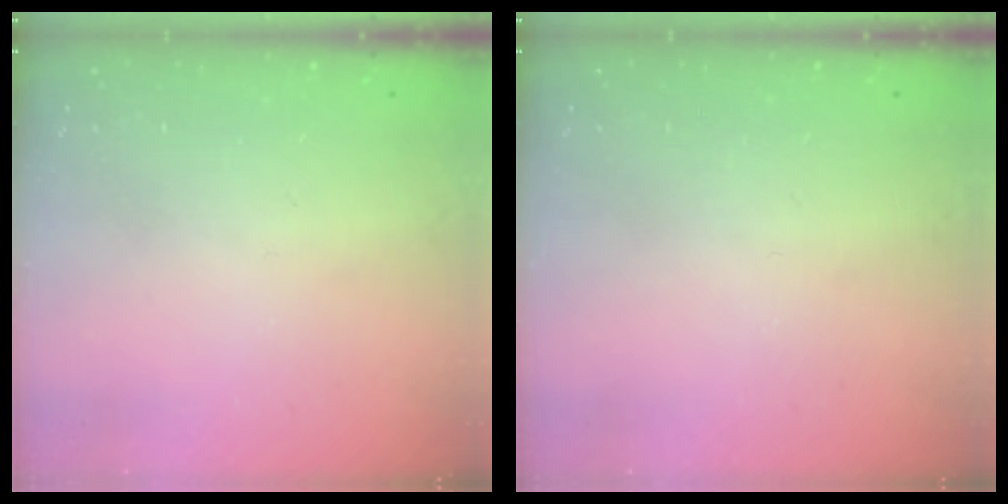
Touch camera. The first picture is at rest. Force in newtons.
{"total": 0.0}